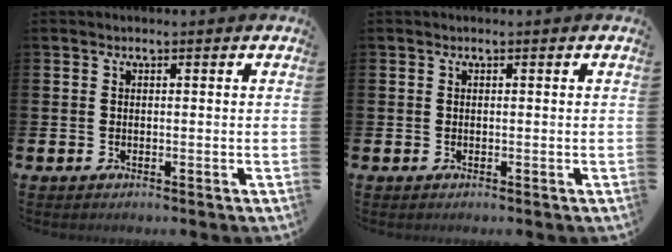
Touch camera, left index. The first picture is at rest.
{"total": 0.0}